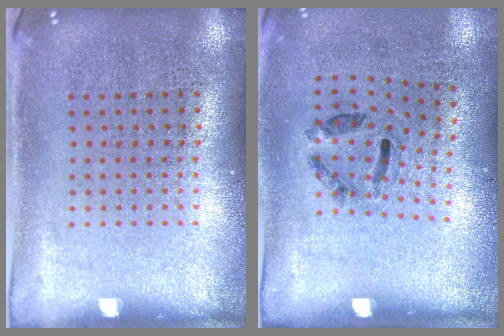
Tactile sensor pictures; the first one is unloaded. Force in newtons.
{"total": 1.3, "press": 0.6, "slide": 1.1}